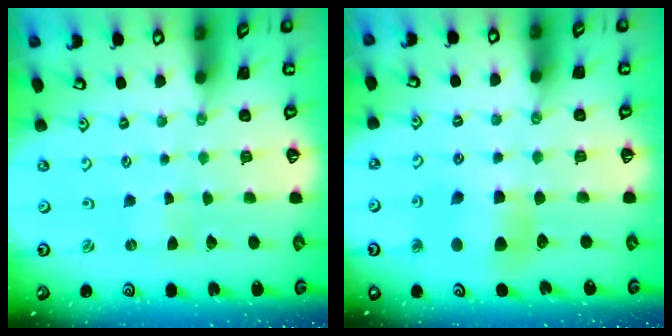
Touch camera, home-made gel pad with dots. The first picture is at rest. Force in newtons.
{"total": 7.6, "press": 7.5, "slide": 1.0}